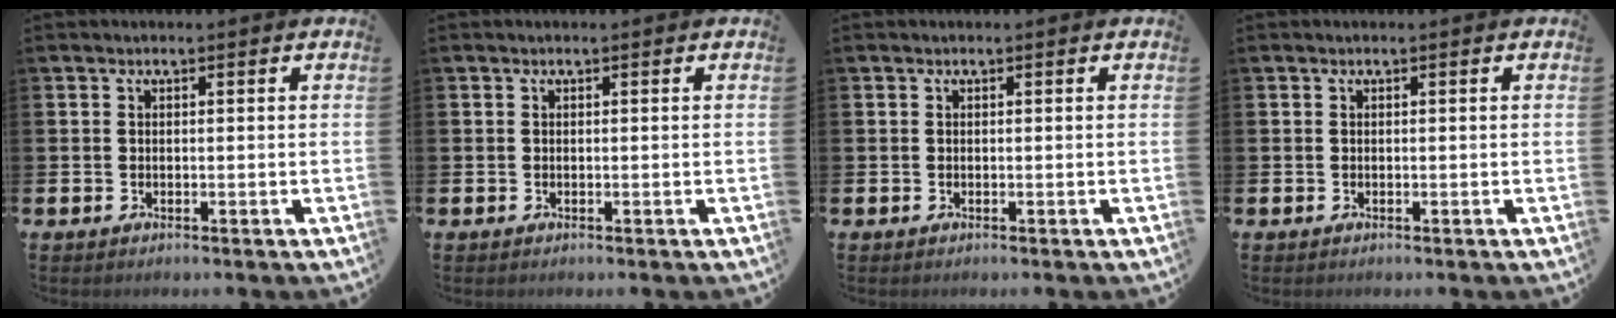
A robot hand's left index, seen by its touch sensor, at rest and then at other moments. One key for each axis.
{"total": 0.0}
{"total": 0.0}
{"total": 0.0}